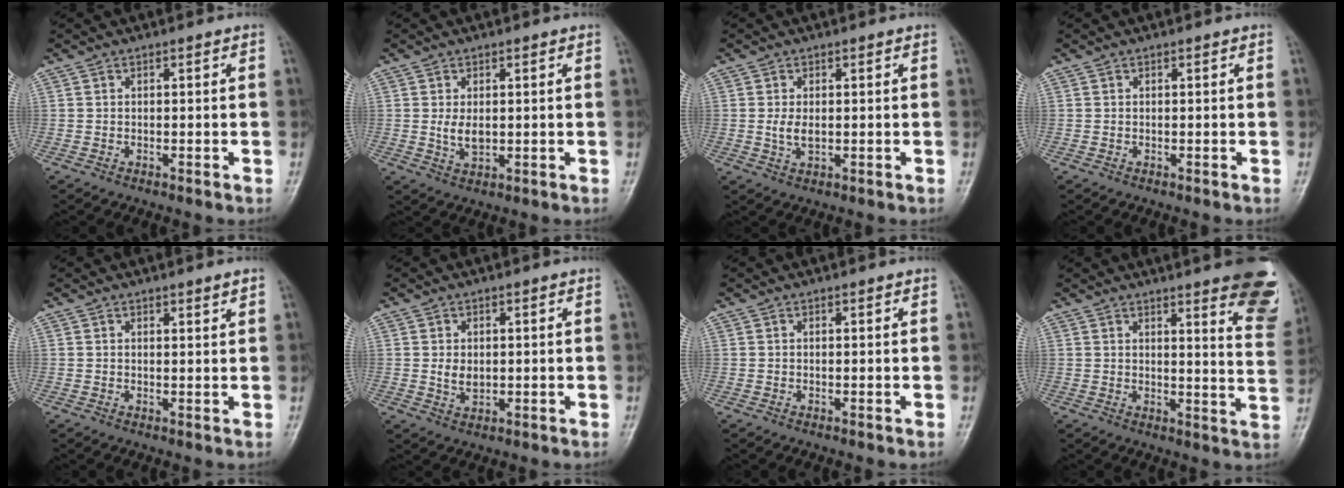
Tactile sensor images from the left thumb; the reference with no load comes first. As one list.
[{"total": 3.3, "force": [0.4, 2.0, 2.6], "torque": [-0.045, -0.009, 0.014]}, {"total": 2.8, "force": [0.2, 1.6, 2.3], "torque": [-0.047, -0.006, 0.005]}, {"total": 0.0}, {"total": 1.6, "force": [1.2, 0.2, 0.9], "torque": [-0.011, -0.009, 0.018]}, {"total": 3.0, "force": [0.4, 2.1, 2.1], "torque": [-0.028, -0.007, 0.013]}, {"total": 0.0}, {"total": 17.5, "force": [12.0, 3.6, 12.2], "torque": [-0.119, -0.071, 0.130]}]